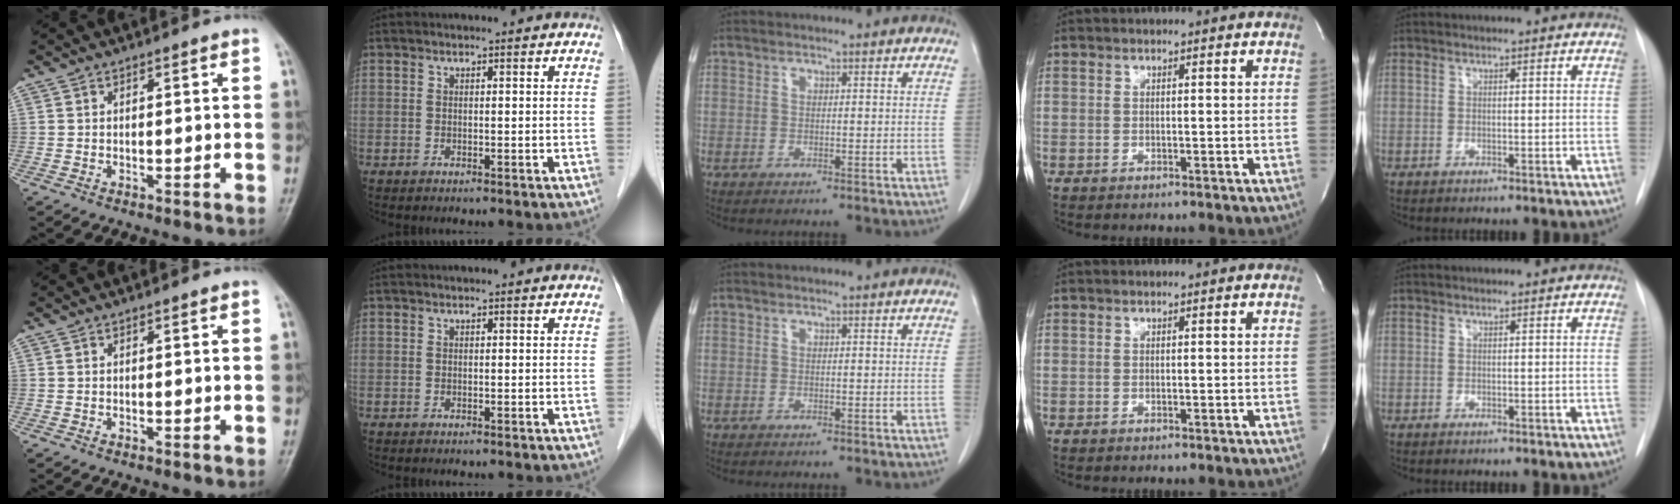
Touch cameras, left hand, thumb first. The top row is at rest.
{}